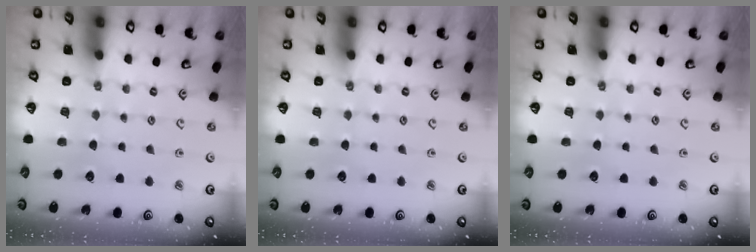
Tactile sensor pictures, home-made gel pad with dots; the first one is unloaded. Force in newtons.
{"total": 0.0}
{"total": 0.0}